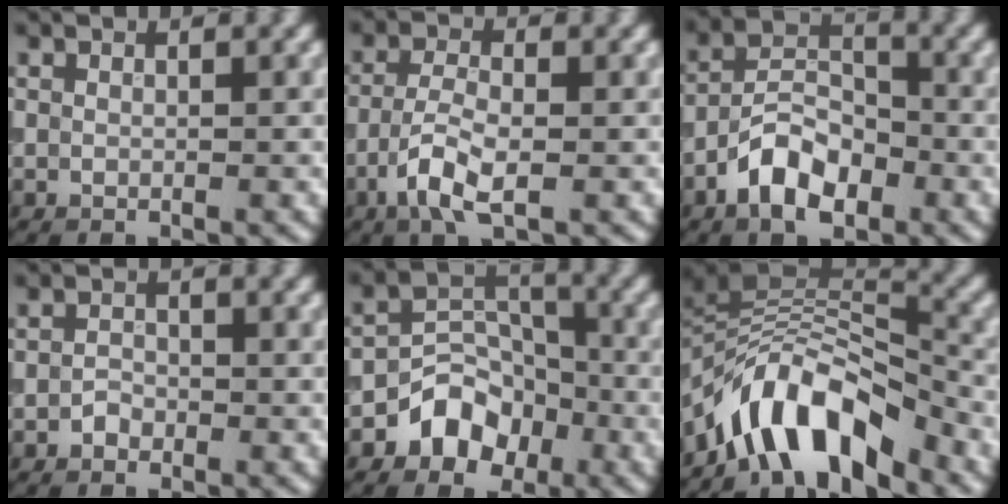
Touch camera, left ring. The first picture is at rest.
{"total": 4.0, "force": [-1.8, 1.4, 3.3], "torque": [-0.072, 0.000, -0.043]}
{"total": 5.4, "force": [-3.0, 2.9, 3.5], "torque": [-0.054, 0.008, -0.064]}
{"total": 1.0, "force": [-0.7, 0.7, 0.3], "torque": [-0.005, 0.000, -0.017]}
{"total": 4.6, "force": [-2.6, 3.3, 2.0], "torque": [-0.020, 0.005, -0.050]}
{"total": 8.3, "force": [-5.7, 3.2, 5.2], "torque": [-0.064, 0.010, -0.112]}